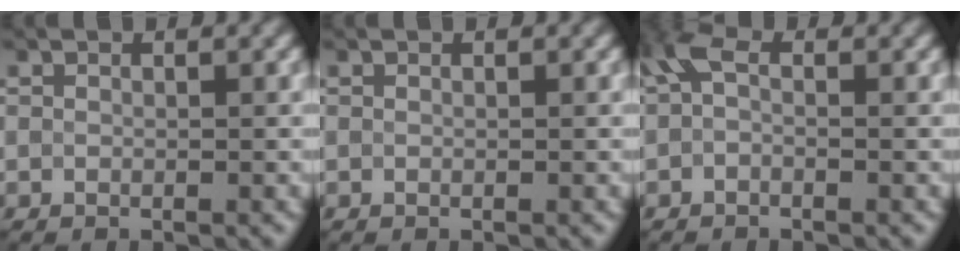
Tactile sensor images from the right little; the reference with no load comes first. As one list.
[{"total": 0.0}, {"total": 1.7, "force": [-0.3, 0.8, 1.4], "torque": [-0.032, 0.008, -0.013]}]